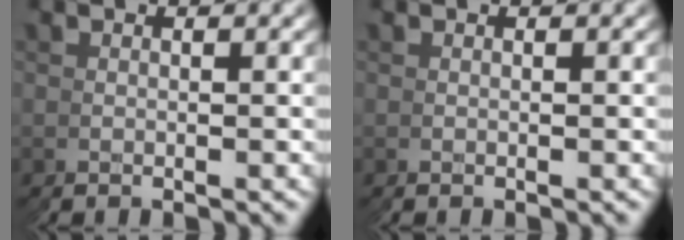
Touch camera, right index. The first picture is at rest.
{"total": 0.0}